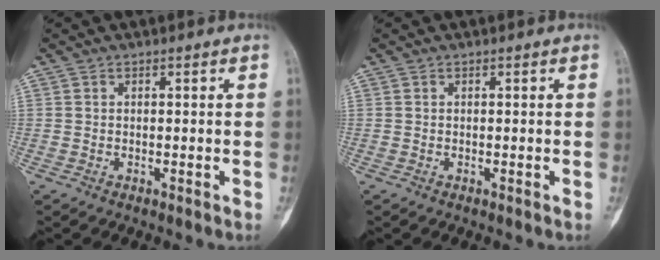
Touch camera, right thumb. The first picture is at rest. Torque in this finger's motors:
{"motor_torque": [0.38, 0.19, -0.16, 0.15, 0.05]}